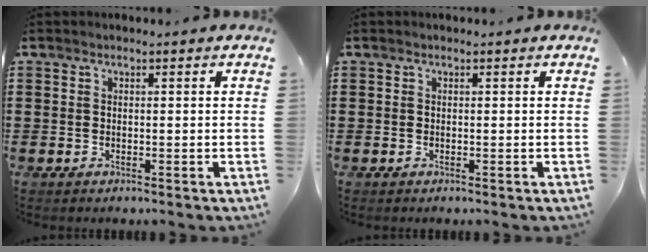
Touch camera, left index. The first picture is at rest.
{"total": 0.0}